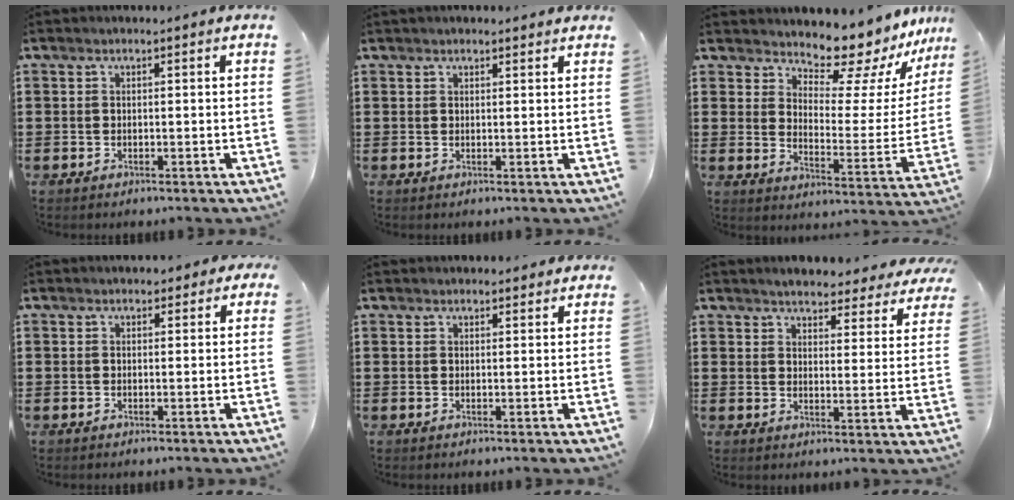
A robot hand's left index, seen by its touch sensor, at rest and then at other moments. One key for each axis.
{"total": 1.2, "fx": 1.1, "fy": 0.3, "fz": 0.1, "tx": -0.005, "ty": 0.003, "tz": 0.021}
{"total": 10.2, "fx": 9.6, "fy": 2.3, "fz": 2.6, "tx": -0.055, "ty": -0.087, "tz": 0.167}
{"total": 1.2, "fx": 0.7, "fy": 0.9, "fz": 0.4, "tx": -0.004, "ty": 0.005, "tz": 0.009}
{"total": 1.4, "fx": 1.4, "fy": 0.4, "fz": 0.1, "tx": -0.006, "ty": 0.005, "tz": 0.026}
{"total": 3.7, "fx": 3.7, "fy": 0.2, "fz": 0.3, "tx": -0.016, "ty": -0.020, "tz": 0.062}